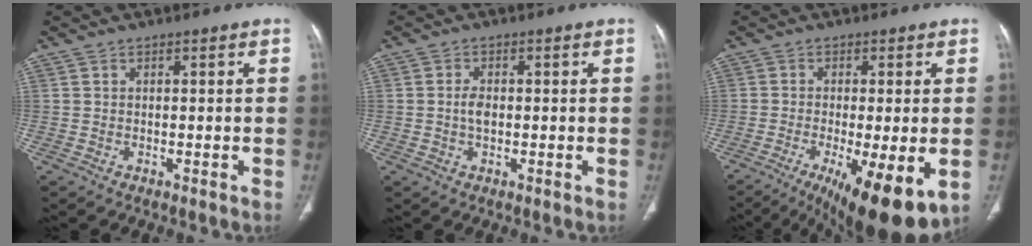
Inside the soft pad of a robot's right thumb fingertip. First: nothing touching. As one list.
[{"total": 2.5, "force": [-0.2, 1.4, 2.0], "torque": [-0.042, 0.004, -0.005]}, {"total": 14.2, "force": [-5.3, 3.7, 12.6], "torque": [-0.172, -0.021, -0.075]}]